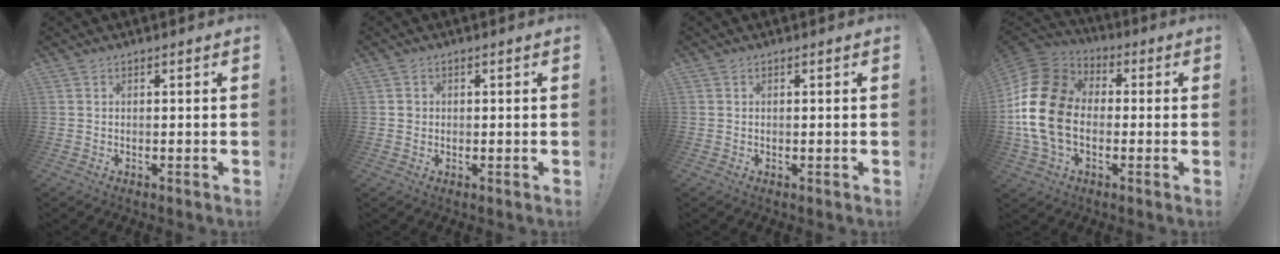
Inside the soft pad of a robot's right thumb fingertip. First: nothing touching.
{"total": 1.7, "force": [0.1, 1.7, 0.2], "torque": [0.002, 0.000, 0.001]}
{"total": 0.0}
{"total": 20.4, "force": [-1.8, 14.6, 14.1], "torque": [-0.281, 0.032, -0.024]}